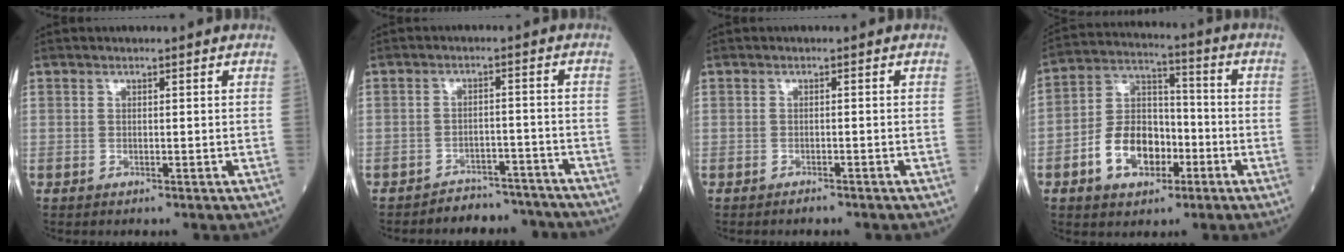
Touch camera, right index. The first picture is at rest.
{"total": 7.2, "force": [-6.8, 2.3, -0.6], "torque": [0.022, 0.021, -0.089]}
{"total": 1.2, "force": [-1.1, 0.1, 0.4], "torque": [-0.011, -0.001, -0.015]}
{"total": 10.9, "force": [-4.1, 6.9, 7.4], "torque": [-0.154, 0.024, -0.071]}